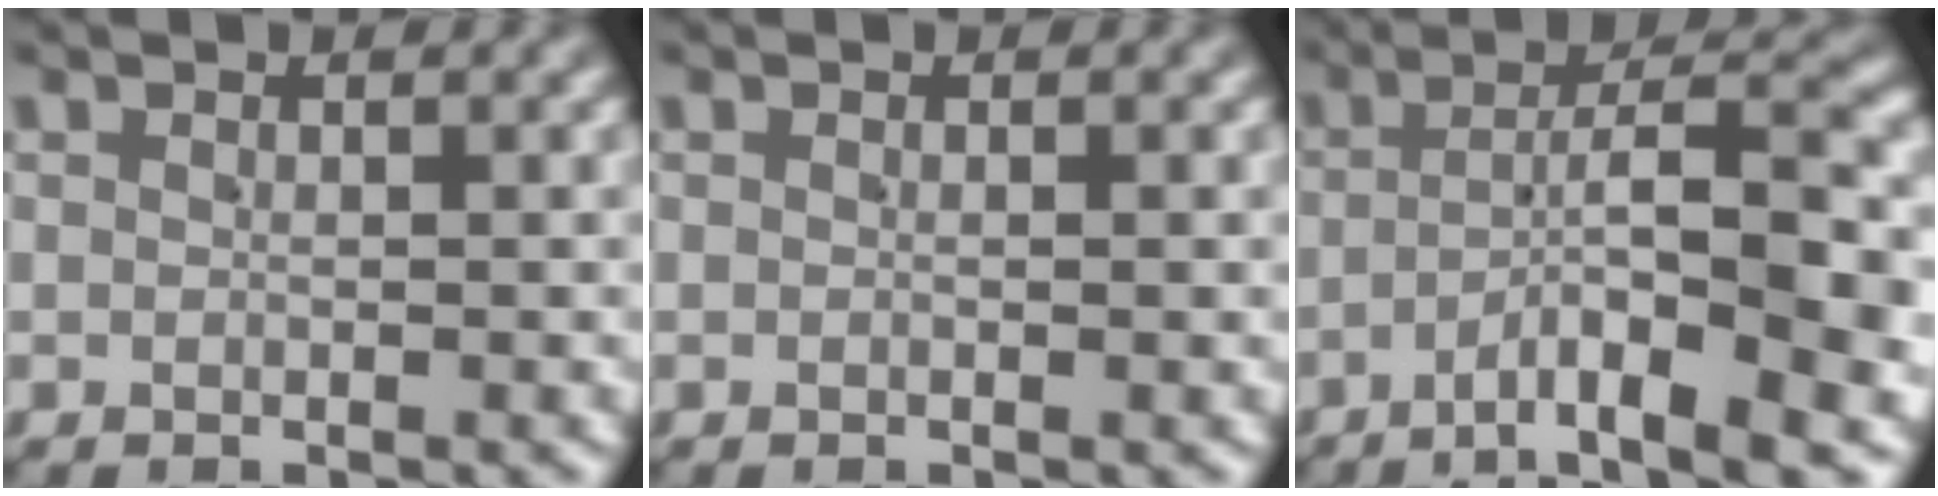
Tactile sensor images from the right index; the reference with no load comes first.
{"total": 0.0}
{"total": 9.4, "force": [-3.2, 2.7, 8.4], "torque": [-0.109, -0.002, -0.047]}